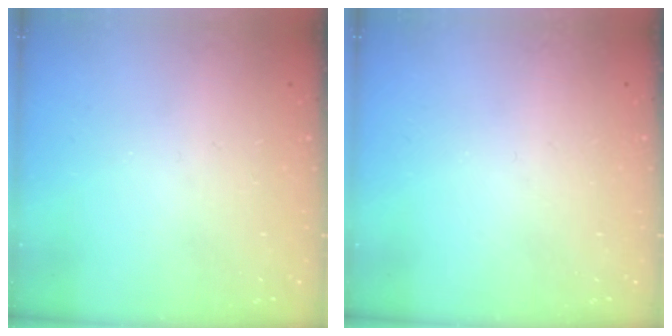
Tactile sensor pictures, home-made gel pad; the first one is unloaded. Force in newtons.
{"total": 0.0}